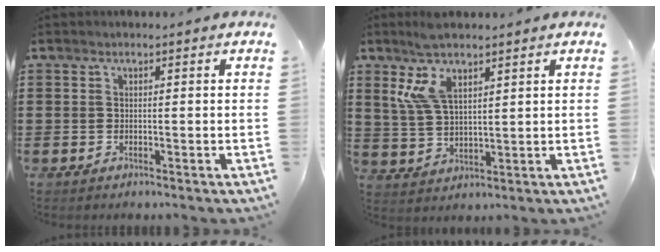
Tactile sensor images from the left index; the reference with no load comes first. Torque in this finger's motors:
{"motor_torque": [1.78, -0.36, 0.56, 0.21]}